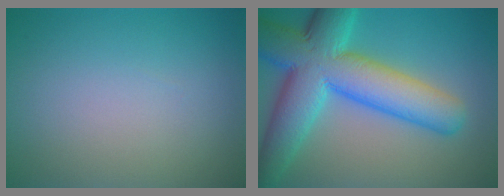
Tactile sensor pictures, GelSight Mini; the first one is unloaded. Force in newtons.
{"total": 11.7, "press": 11.7, "slide": 0.2}